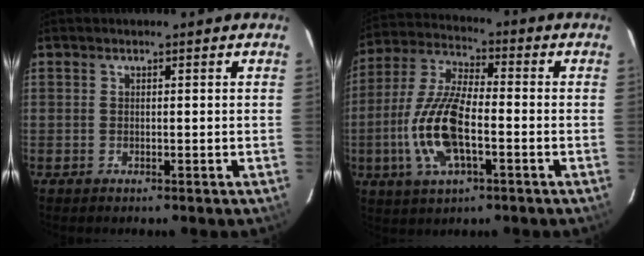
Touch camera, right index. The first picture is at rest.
{"total": 14.0, "force": [-3.7, 5.2, 12.4], "torque": [-0.266, -0.001, -0.075]}